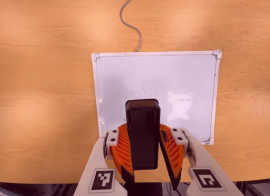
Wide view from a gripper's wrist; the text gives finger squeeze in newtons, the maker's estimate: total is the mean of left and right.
{"total": 9.4, "left": 9.8, "right": 8.9}